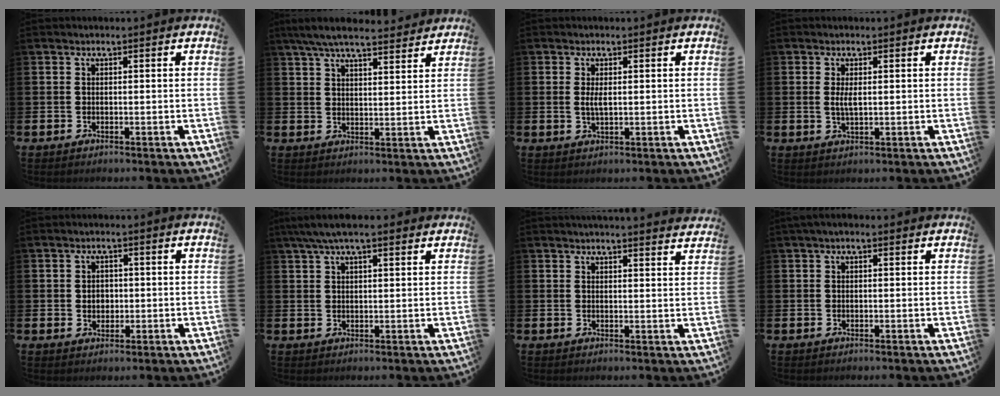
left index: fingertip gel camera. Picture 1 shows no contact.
{"total": 6.7, "force": [6.2, 1.0, 2.4], "torque": [-0.063, -0.020, 0.113]}
{"total": 2.0, "force": [0.3, 0.6, 1.8], "torque": [-0.034, -0.001, 0.004]}
{"total": 2.2, "force": [0.4, 0.7, 2.0], "torque": [-0.038, 0.000, 0.005]}
{"total": 2.1, "force": [0.3, 1.9, 1.0], "torque": [-0.005, 0.003, -0.002]}
{"total": 4.9, "force": [3.7, 1.1, 3.0], "torque": [-0.064, -0.001, 0.067]}
{"total": 2.9, "force": [2.9, -0.2, 0.0], "torque": [-0.003, -0.017, 0.052]}
{"total": 0.9, "force": [0.4, 0.4, 0.7], "torque": [-0.014, 0.005, 0.006]}